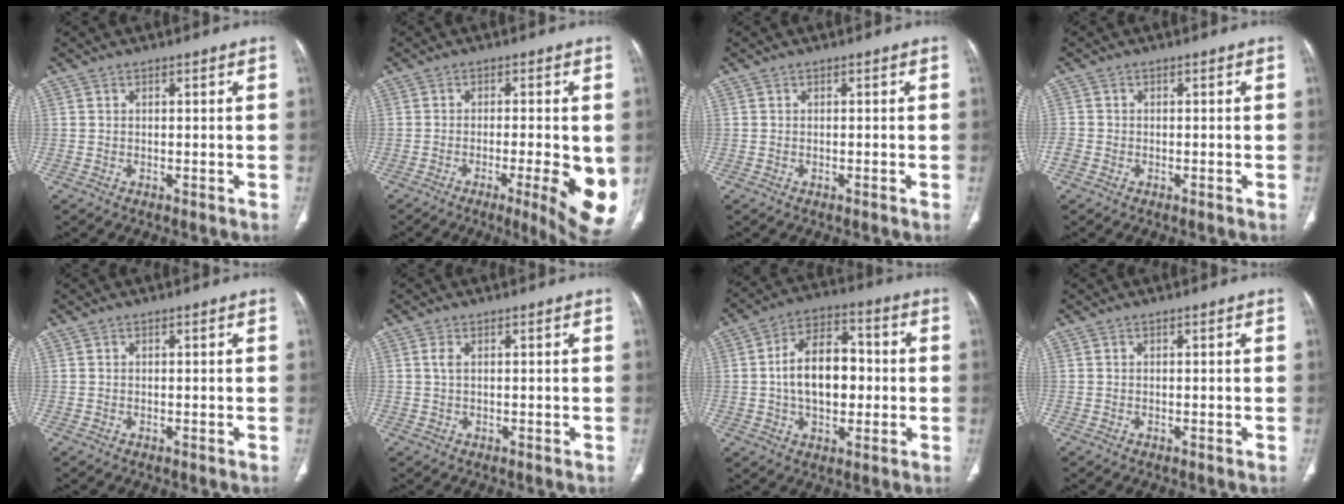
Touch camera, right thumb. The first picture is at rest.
{"total": 11.8, "force": [-3.2, 2.6, 11.1], "torque": [-0.132, -0.018, -0.041]}
{"total": 0.0}
{"total": 1.9, "force": [-0.8, 1.5, 0.7], "torque": [-0.017, 0.001, -0.020]}
{"total": 0.0}
{"total": 1.2, "force": [0.3, 0.5, 1.0], "torque": [-0.028, 0.005, 0.007]}
{"total": 13.8, "force": [-0.1, 8.6, 10.8], "torque": [-0.153, 0.028, -0.005]}
{"total": 0.0}